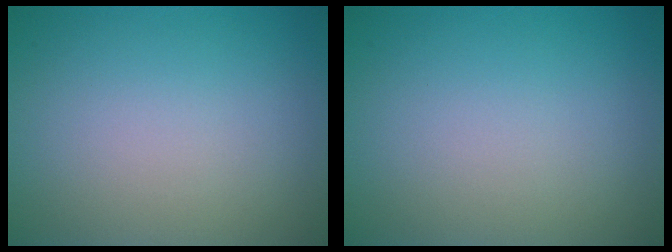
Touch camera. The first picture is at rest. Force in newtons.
{"total": 0.0}